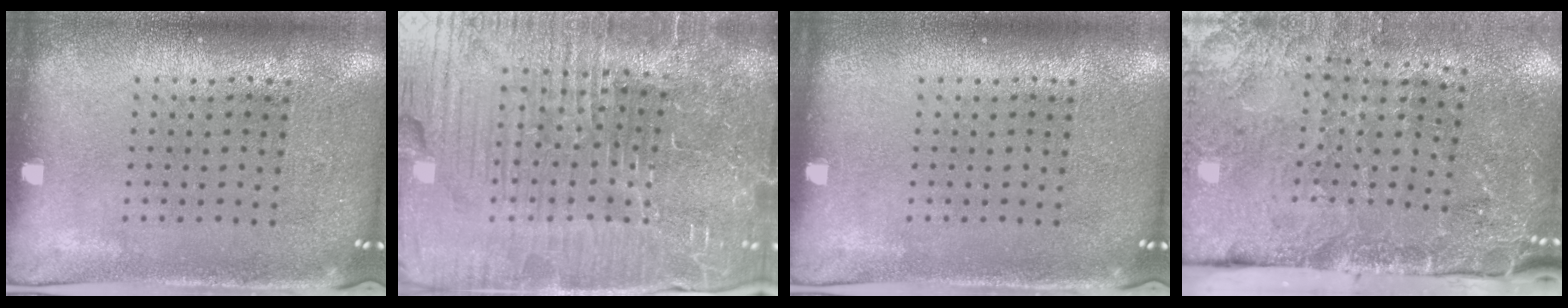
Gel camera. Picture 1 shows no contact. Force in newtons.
{"total": 7.5, "press": 6.6, "slide": 3.5}
{"total": 0.0}
{"total": 3.6, "press": 3.3, "slide": 1.3}